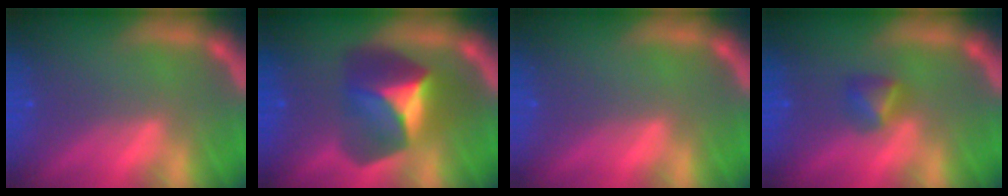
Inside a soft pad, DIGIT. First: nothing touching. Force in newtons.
{"total": 6.9}
{"total": 0.0}
{"total": 1.9}